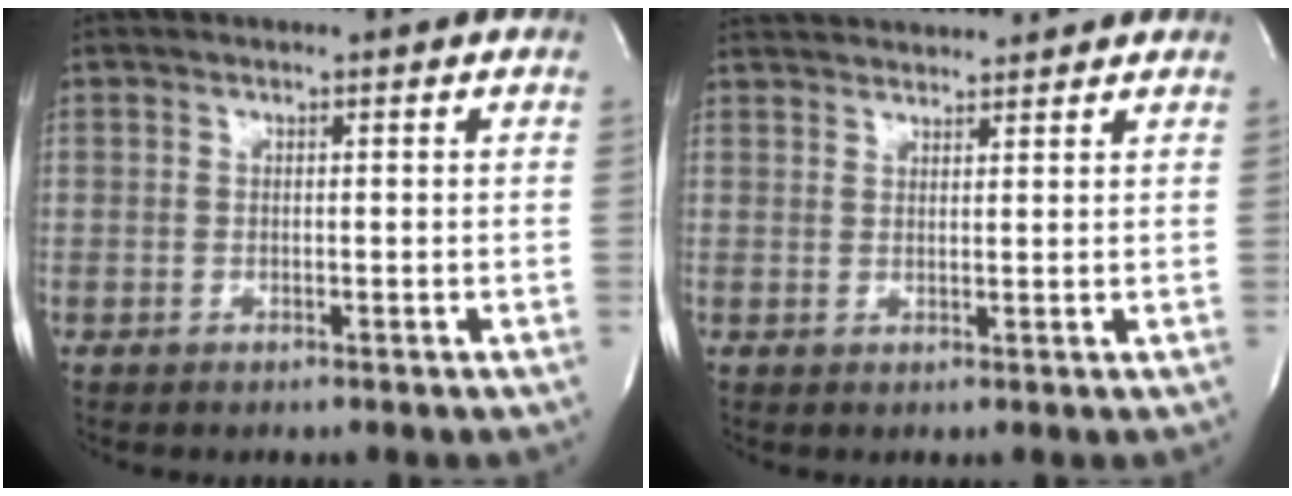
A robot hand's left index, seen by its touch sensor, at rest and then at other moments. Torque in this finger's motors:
{"motor_torque": [-0.50, -0.31, 0.51, 0.13]}